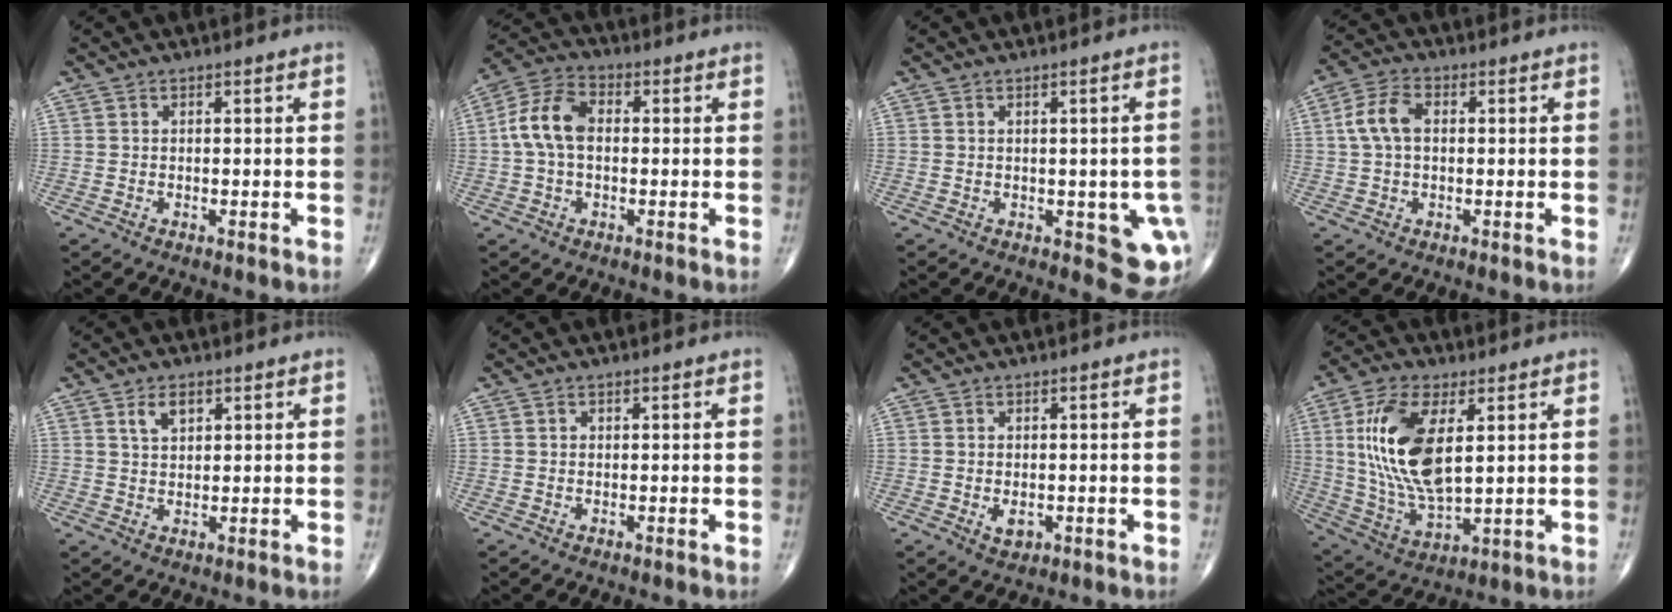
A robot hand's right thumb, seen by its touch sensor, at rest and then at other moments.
{"total": 8.8, "force": [0.3, 5.6, 6.8], "torque": [-0.137, 0.027, -0.003]}
{"total": 7.0, "force": [-1.3, 3.5, 5.9], "torque": [-0.034, -0.006, -0.009]}
{"total": 6.3, "force": [0.8, 3.8, 4.9], "torque": [-0.106, 0.019, 0.010]}
{"total": 3.7, "force": [1.9, 2.0, 2.4], "torque": [-0.035, -0.007, 0.037]}
{"total": 0.0}
{"total": 2.5, "force": [-0.5, 1.7, 1.8], "torque": [-0.022, -0.002, -0.003]}
{"total": 17.1, "force": [3.9, 7.9, 14.6], "torque": [-0.292, -0.017, 0.083]}